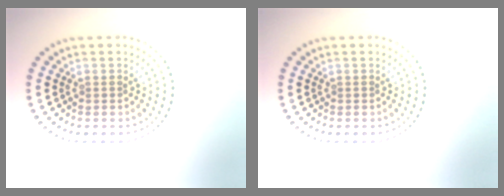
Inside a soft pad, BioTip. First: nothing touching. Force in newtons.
{"total": 0.0}